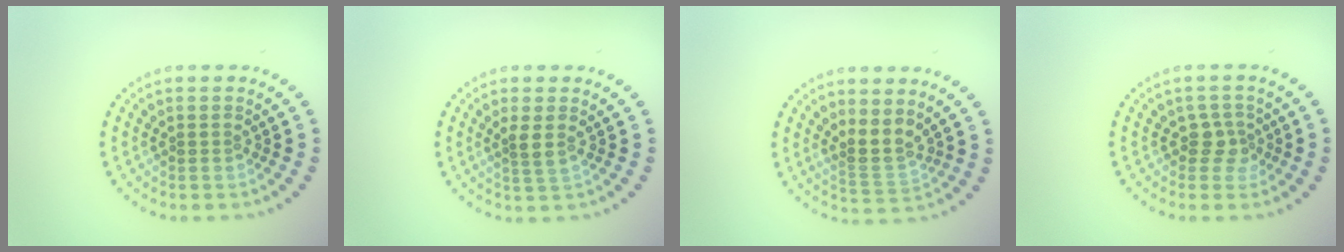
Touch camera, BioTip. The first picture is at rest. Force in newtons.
{"total": 1.4, "press": 1.1, "slide": 0.9}
{"total": 2.3, "press": 1.7, "slide": 1.5}
{"total": 1.8, "press": 1.4, "slide": 1.0}